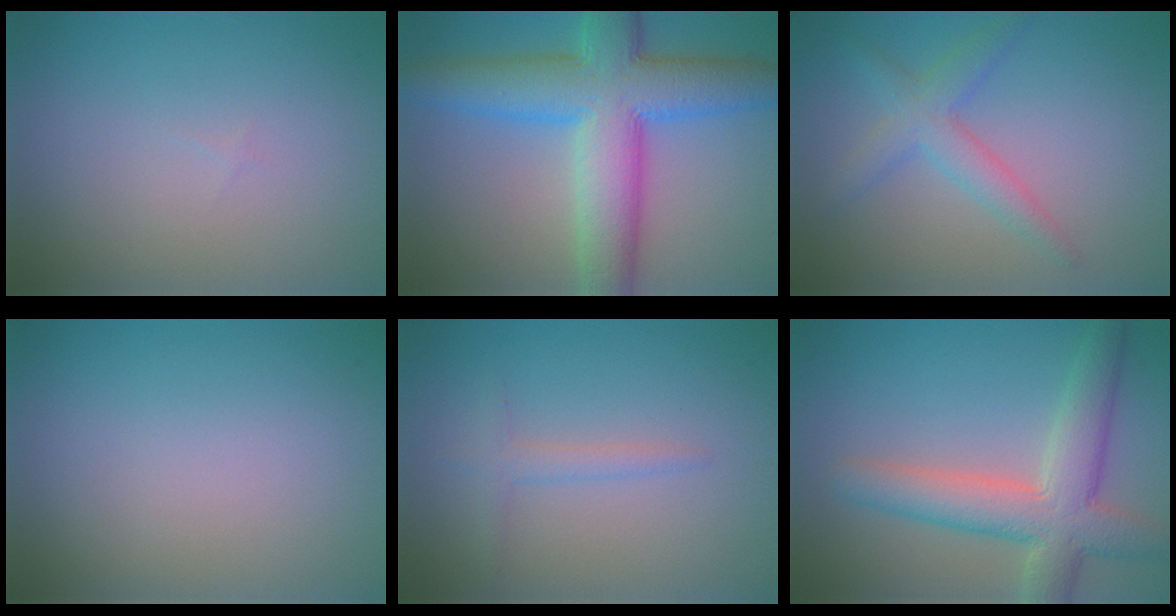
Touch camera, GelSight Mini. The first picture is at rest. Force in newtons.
{"total": 10.6, "press": 10.6, "slide": 0.2}
{"total": 3.3, "press": 3.3, "slide": 0.1}
{"total": 0.0}
{"total": 1.5, "press": 1.5, "slide": 0.1}
{"total": 6.8, "press": 6.8, "slide": 0.5}